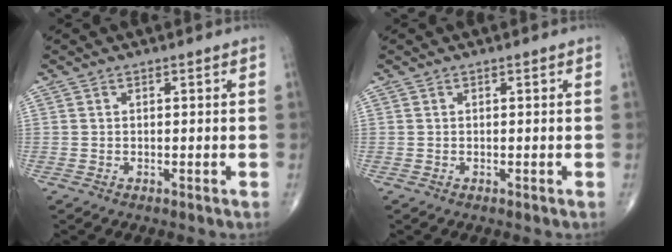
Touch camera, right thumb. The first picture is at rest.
{"total": 0.0}